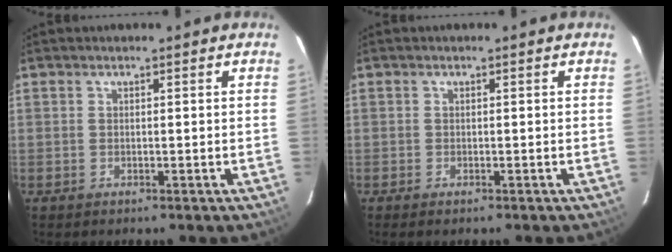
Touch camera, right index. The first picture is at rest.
{"total": 0.9, "force": [-0.7, 0.2, 0.5], "torque": [-0.010, -0.003, -0.013]}